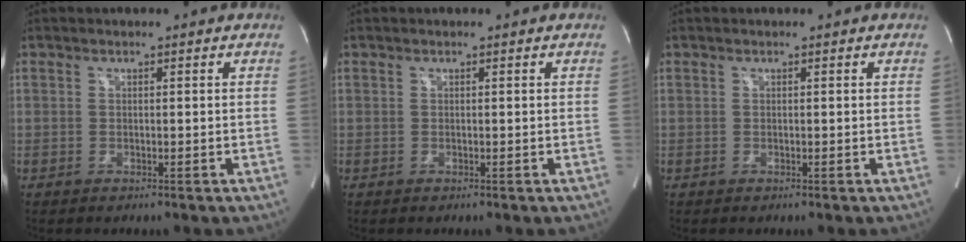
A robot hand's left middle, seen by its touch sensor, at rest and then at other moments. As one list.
[{"total": 0.0}, {"total": 0.0}]